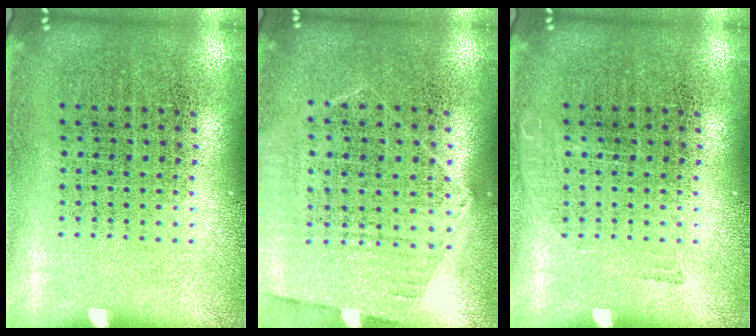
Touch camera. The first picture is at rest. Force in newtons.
{"total": 1.1, "press": 1.0, "slide": 0.5}
{"total": 0.5, "press": 0.5, "slide": 0.1}